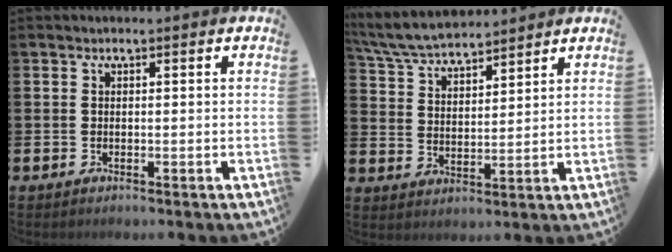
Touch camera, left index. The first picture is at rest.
{"total": 6.4, "force": [6.2, 1.1, 1.3], "torque": [-0.055, -0.027, 0.112]}